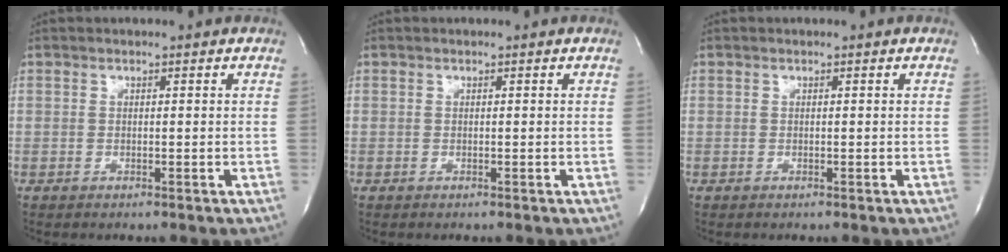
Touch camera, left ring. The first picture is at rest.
{"total": 0.0}
{"total": 0.0}